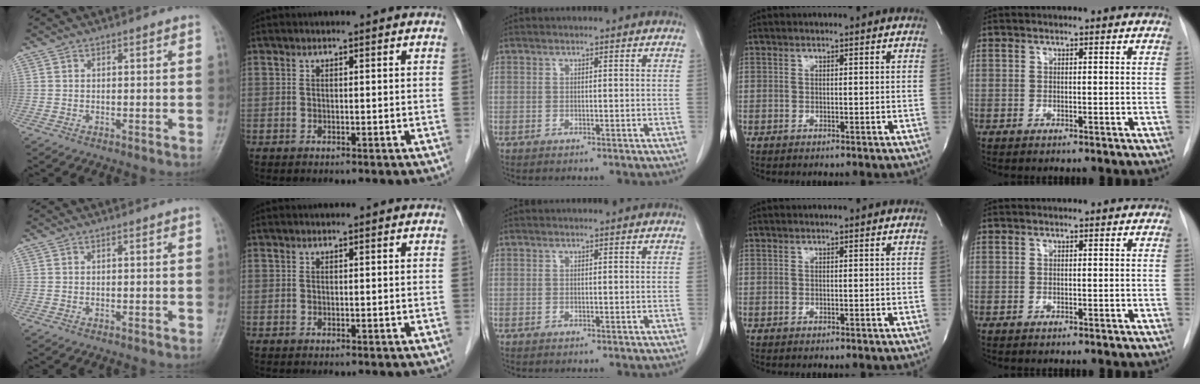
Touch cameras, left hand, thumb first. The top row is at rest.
{}